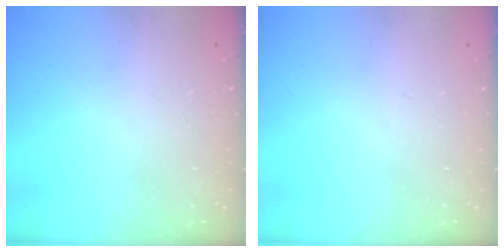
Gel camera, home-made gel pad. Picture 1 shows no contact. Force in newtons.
{"total": 0.0}